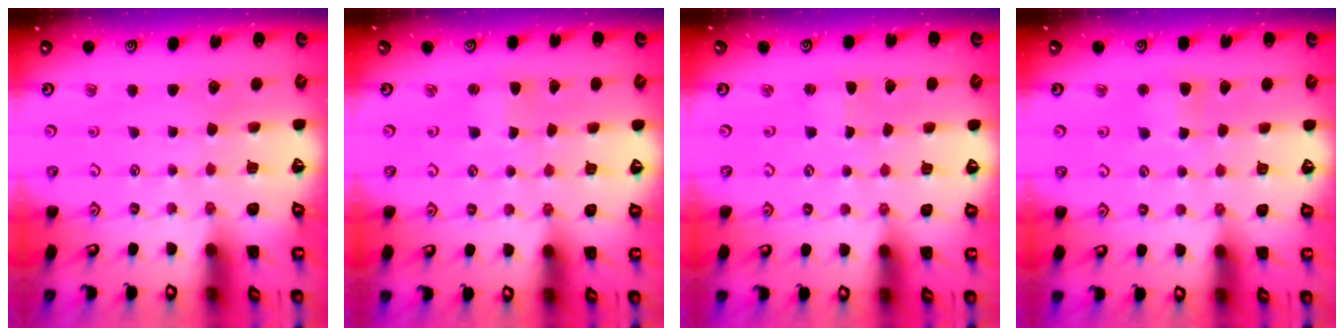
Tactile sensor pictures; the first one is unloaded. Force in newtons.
{"total": 2.1, "press": 2.0, "slide": 0.4}
{"total": 0.0}
{"total": 2.8, "press": 2.8, "slide": 0.5}